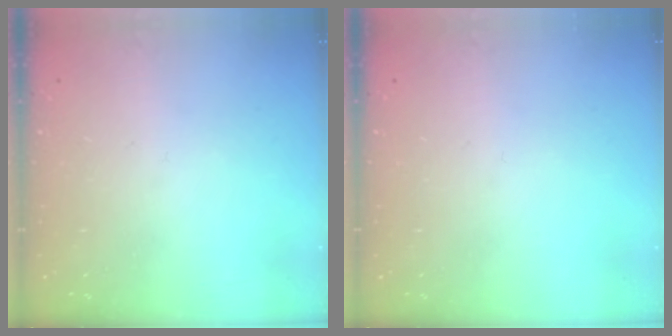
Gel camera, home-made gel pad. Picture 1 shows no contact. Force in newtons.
{"total": 0.0}